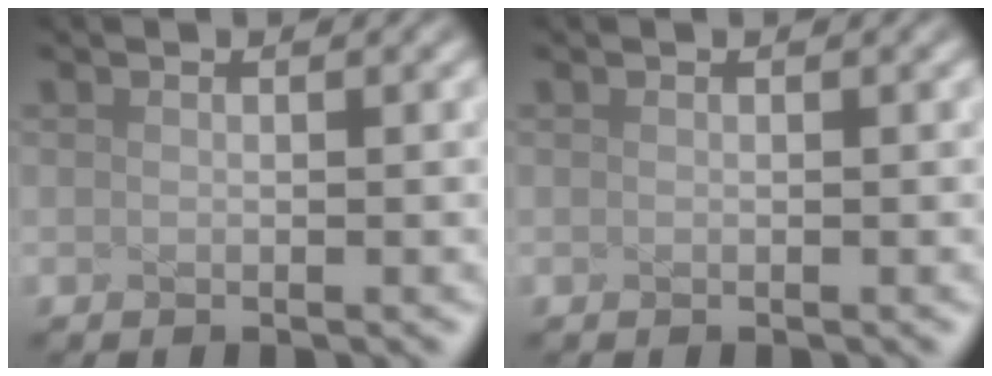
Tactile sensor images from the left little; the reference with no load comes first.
{"total": 0.0}